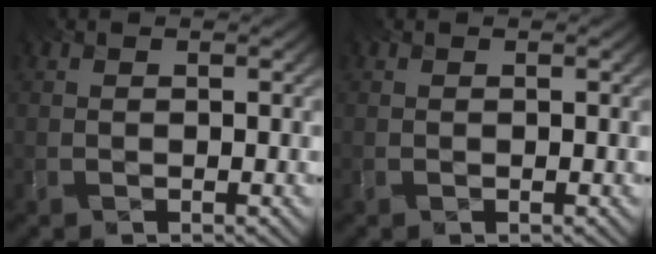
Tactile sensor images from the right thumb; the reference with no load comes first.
{"total": 0.0}